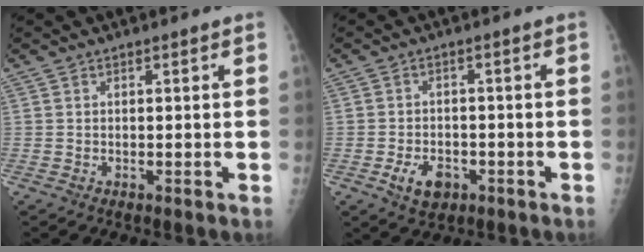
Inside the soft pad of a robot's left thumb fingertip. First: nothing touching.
{"total": 5.3, "force": [-2.4, 3.6, 3.1], "torque": [-0.043, 0.014, -0.035]}